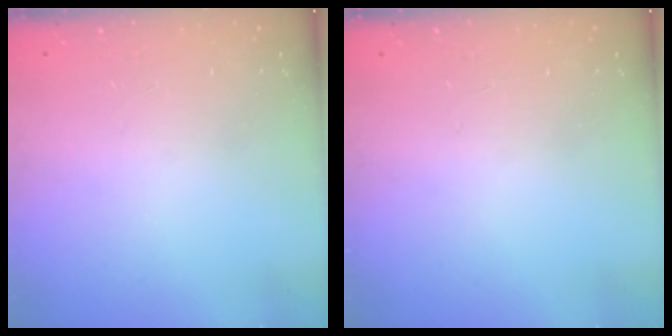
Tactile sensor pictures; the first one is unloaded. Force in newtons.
{"total": 0.9, "press": 0.0, "slide": 0.9}